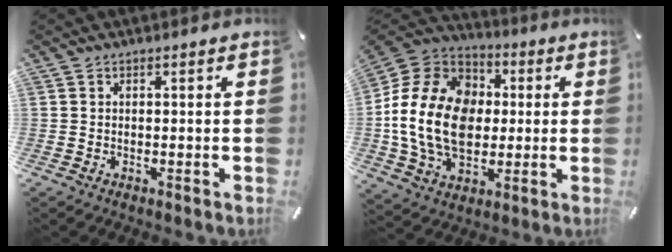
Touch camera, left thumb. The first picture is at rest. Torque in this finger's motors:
{"motor_torque": [1.82, 3.18, 1.15, -0.25, 0.38]}